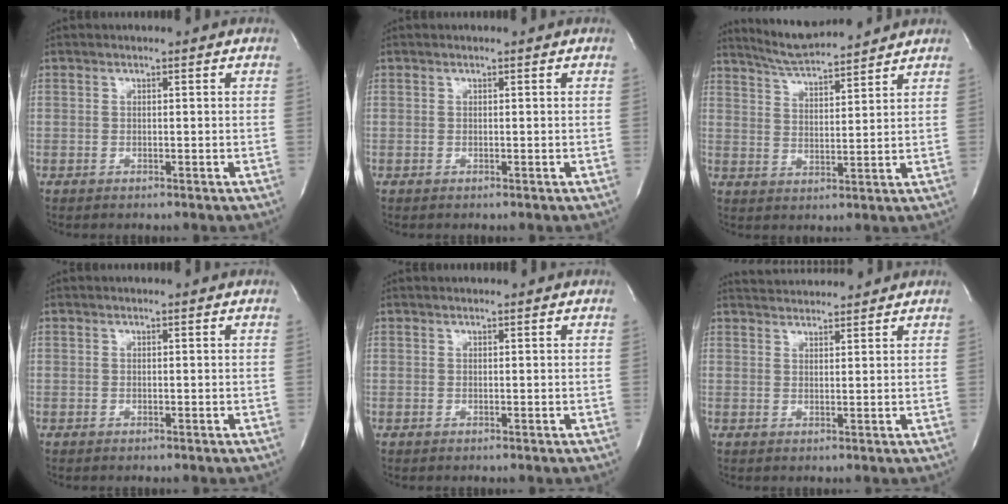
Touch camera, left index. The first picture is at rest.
{"total": 0.0}
{"total": 9.8, "force": [9.3, 0.3, 3.2], "torque": [-0.064, 0.015, 0.158]}
{"total": 0.0}
{"total": 0.5, "force": [0.5, 0.0, 0.1], "torque": [-0.005, 0.007, 0.010]}
{"total": 5.6, "force": [5.5, 0.4, 0.8], "torque": [-0.020, 0.029, 0.085]}